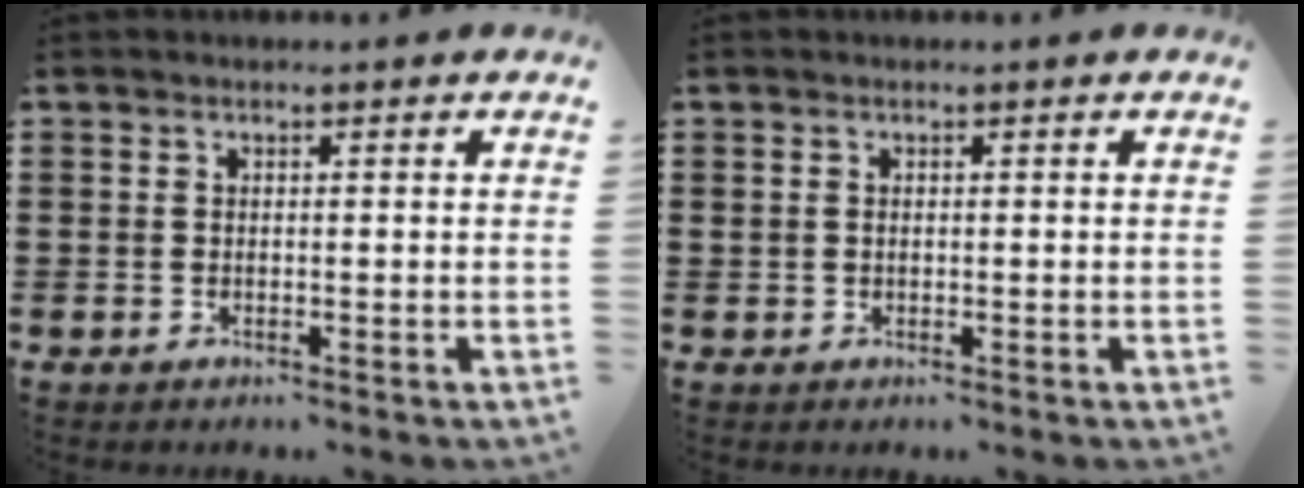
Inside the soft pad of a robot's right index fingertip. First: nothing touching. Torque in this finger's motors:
{"motor_torque": [-0.59, 1.19, -0.01, -0.01]}